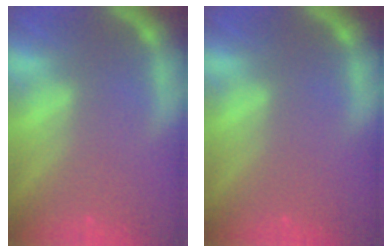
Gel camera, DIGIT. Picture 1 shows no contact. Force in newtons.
{"total": 0.0}